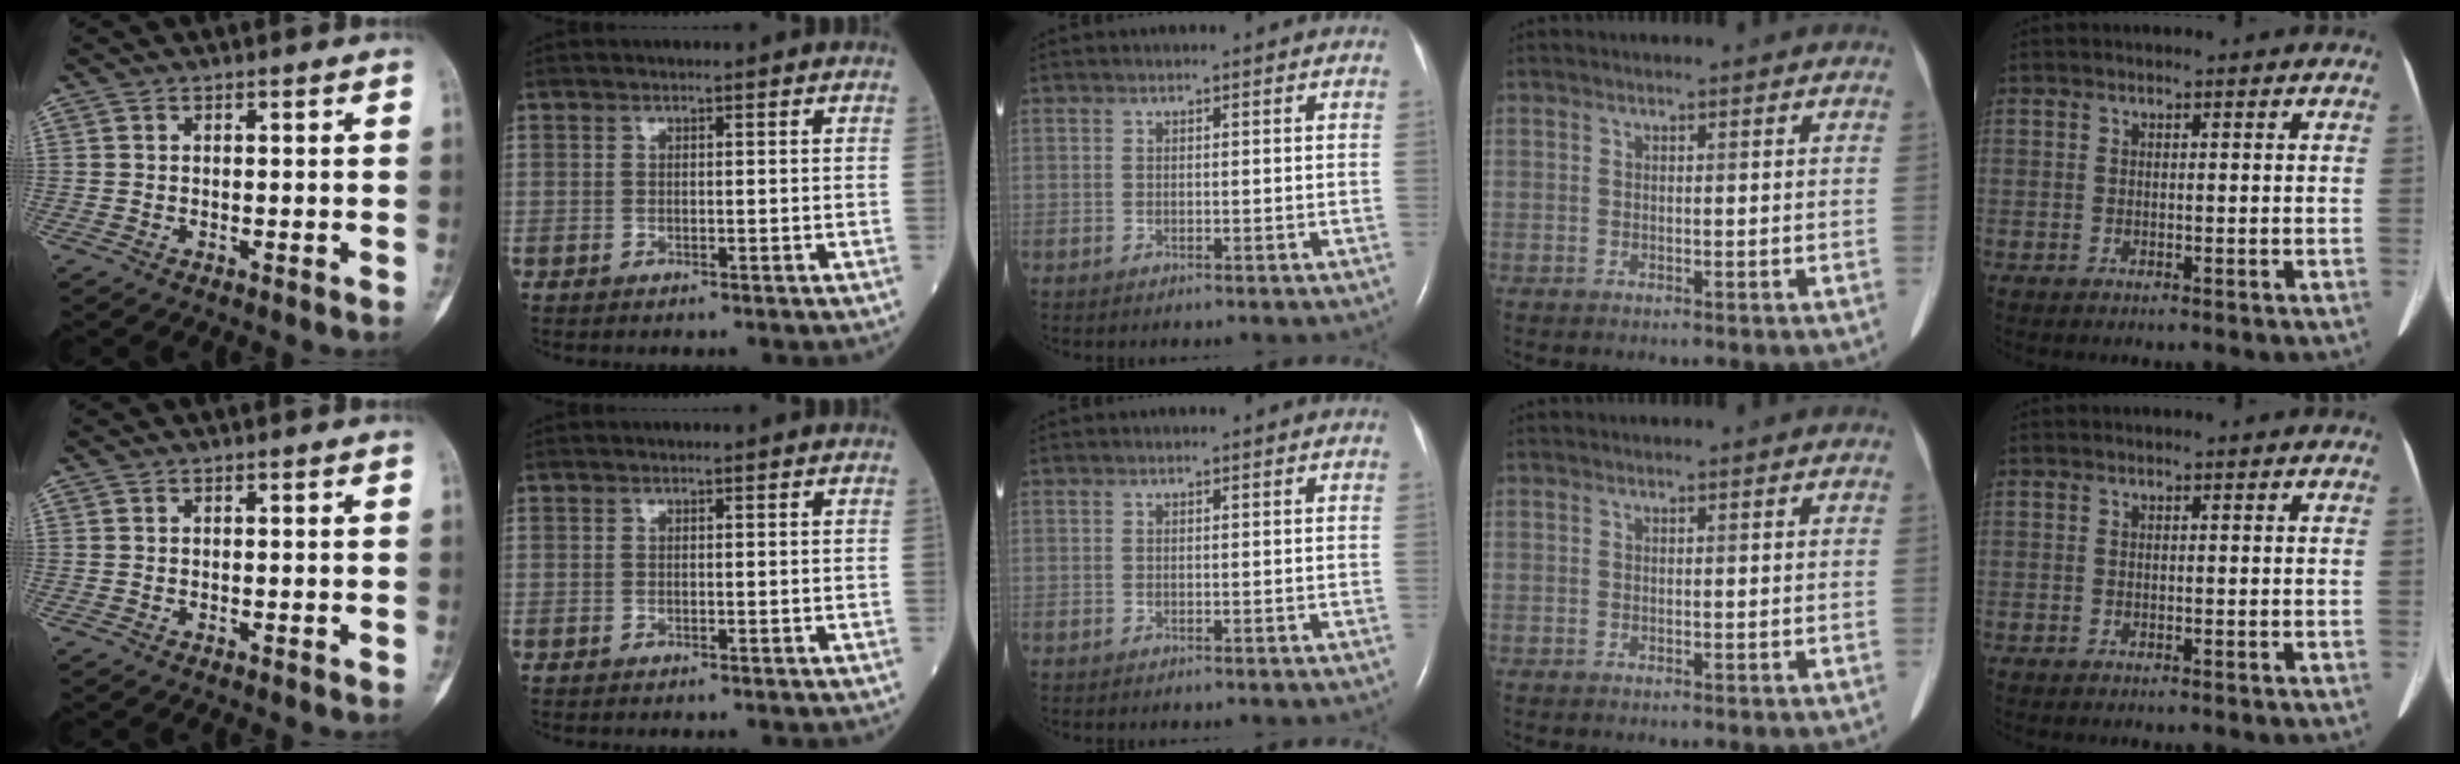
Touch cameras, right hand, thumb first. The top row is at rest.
{}